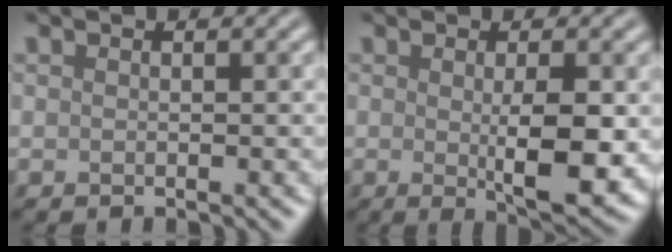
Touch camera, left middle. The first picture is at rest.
{"total": 5.0, "force": [-0.3, 1.1, 4.8], "torque": [-0.075, -0.006, -0.001]}